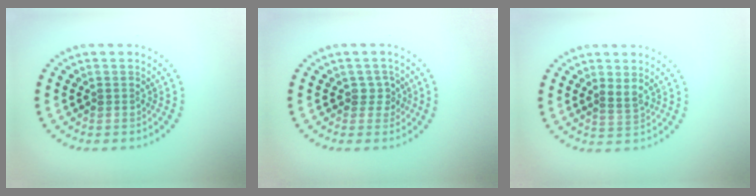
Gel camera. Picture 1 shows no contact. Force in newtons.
{"total": 1.5, "press": 1.3, "slide": 0.6}
{"total": 1.2, "press": 0.9, "slide": 0.8}